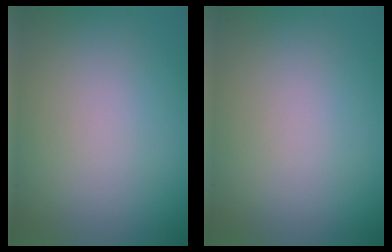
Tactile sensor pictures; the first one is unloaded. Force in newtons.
{"total": 0.0}